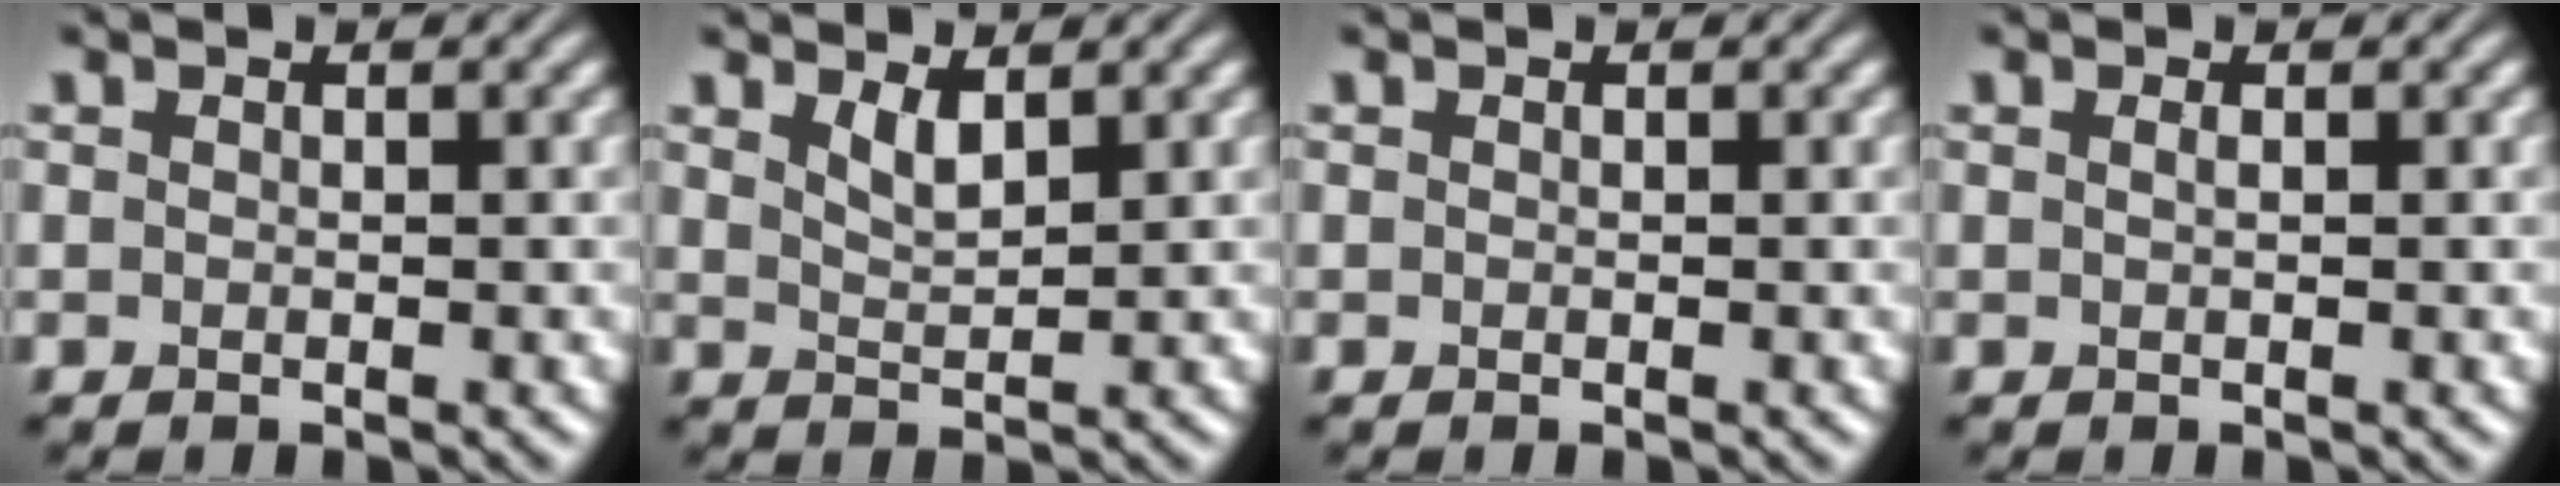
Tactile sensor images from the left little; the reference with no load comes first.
{"total": 1.9, "force": [1.3, 0.5, 1.3], "torque": [-0.028, -0.004, 0.028]}
{"total": 0.0}
{"total": 0.7, "force": [0.2, 0.2, 0.6], "torque": [-0.011, 0.004, -0.001]}